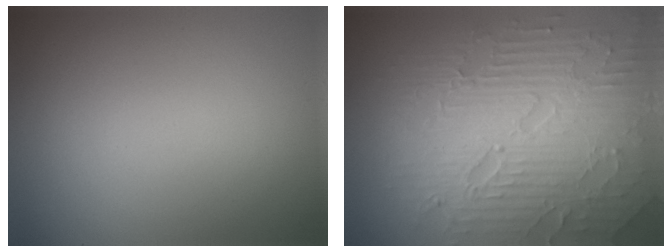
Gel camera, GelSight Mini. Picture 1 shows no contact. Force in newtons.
{"total": 9.0, "press": 6.2, "slide": 6.6}